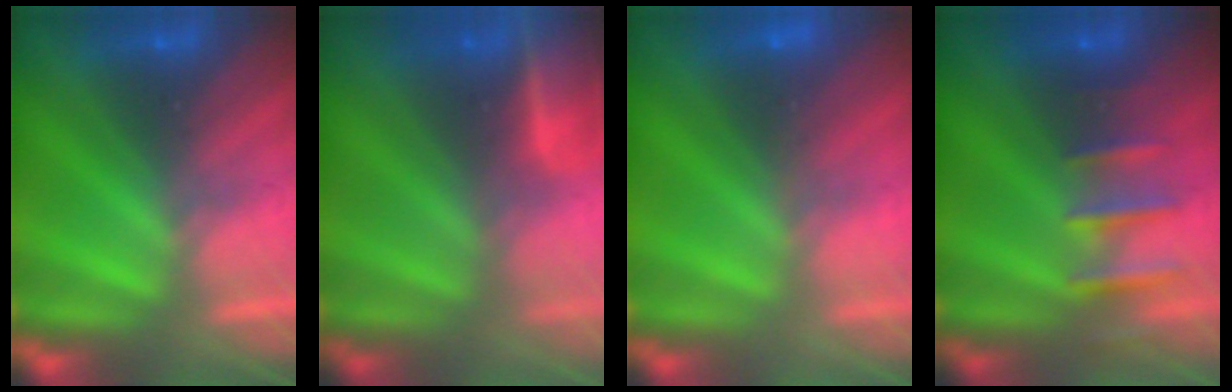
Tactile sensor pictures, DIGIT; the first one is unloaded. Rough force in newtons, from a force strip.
{"total": 7.6}
{"total": 3.1}
{"total": 2.5}